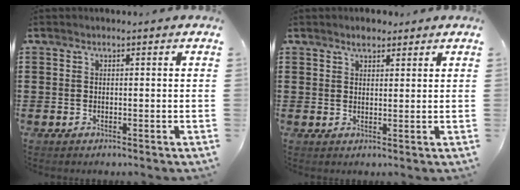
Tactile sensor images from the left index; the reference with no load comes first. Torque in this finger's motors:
{"motor_torque": [0.61, -0.56, 0.07, 0.00]}